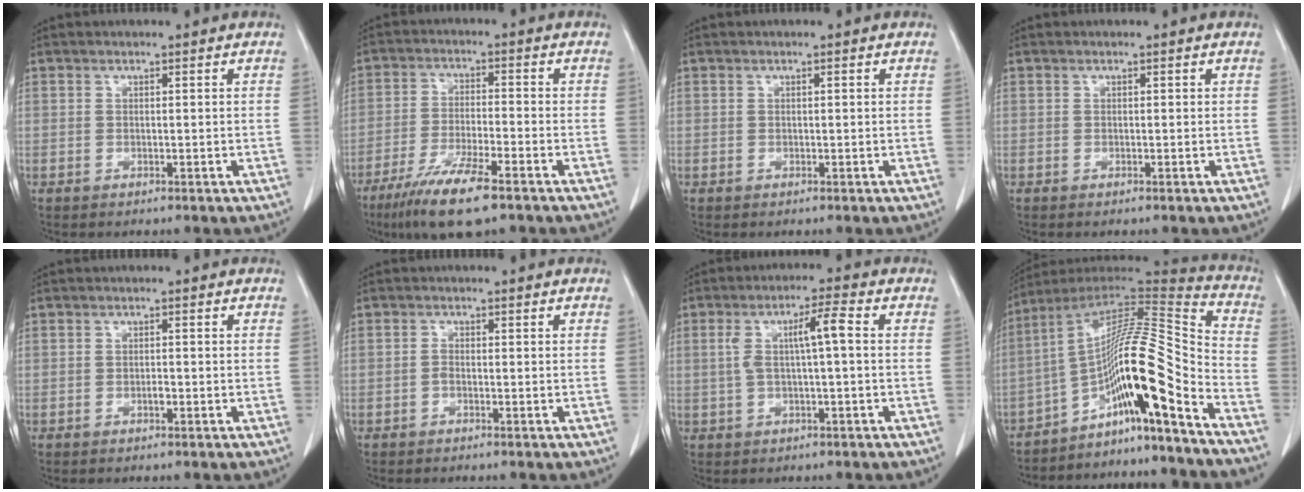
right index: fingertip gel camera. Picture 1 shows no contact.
{"total": 10.1, "force": [-6.7, 1.1, 7.4], "torque": [-0.141, -0.025, -0.119]}
{"total": 0.0}
{"total": 0.0}
{"total": 0.9, "force": [-0.5, 0.3, 0.7], "torque": [-0.013, 0.002, -0.008]}
{"total": 0.8, "force": [-0.5, 0.3, 0.6], "torque": [-0.008, 0.003, -0.012]}
{"total": 5.7, "force": [0.6, 0.7, 5.6], "torque": [-0.108, 0.023, 0.012]}
{"total": 17.0, "force": [-10.0, -0.3, 13.7], "torque": [-0.231, 0.021, -0.169]}